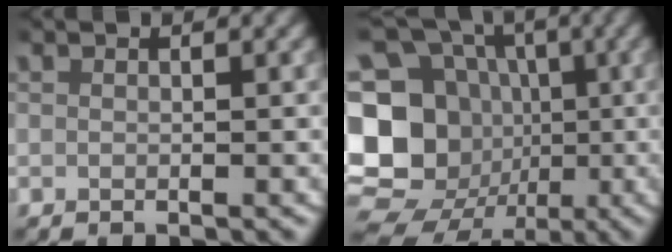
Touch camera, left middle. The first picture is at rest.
{"total": 18.0, "force": [-2.6, 15.8, 8.1], "torque": [-0.178, -0.061, -0.041]}